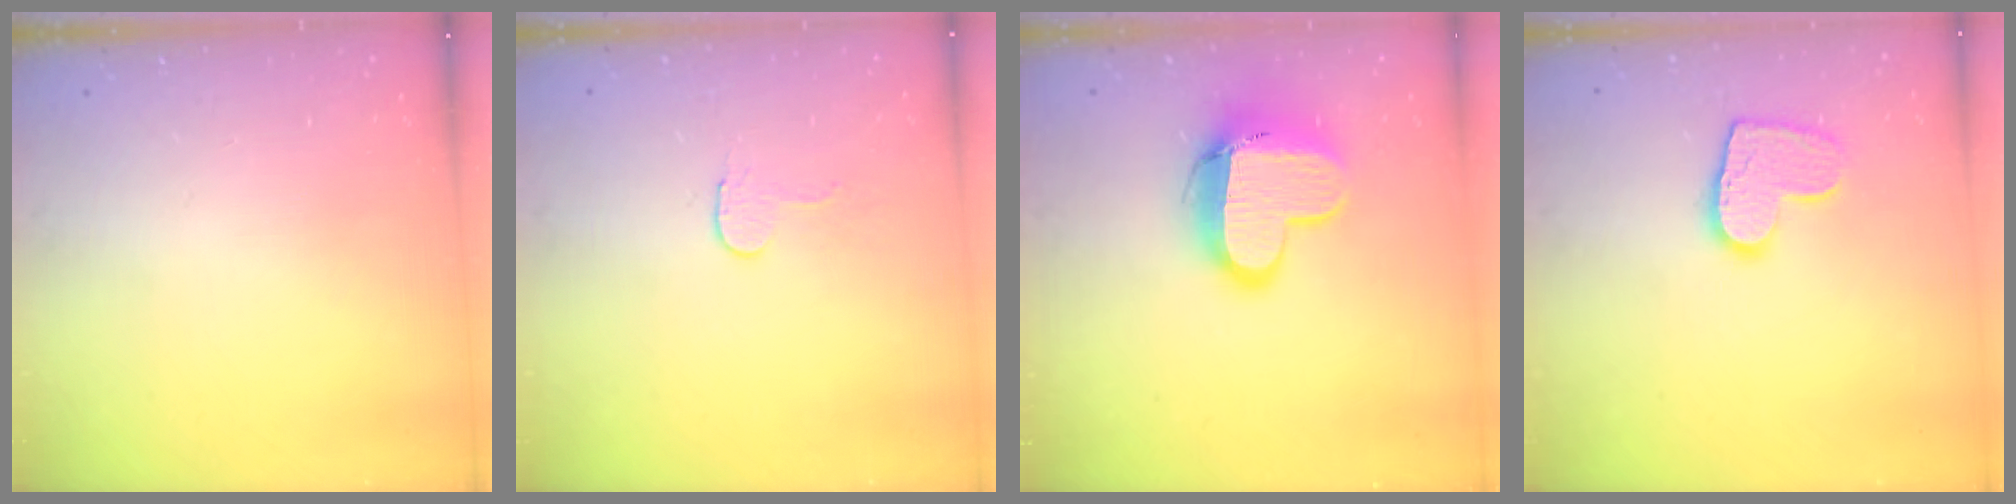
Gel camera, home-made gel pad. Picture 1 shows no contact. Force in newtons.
{"total": 2.7, "press": 2.7, "slide": 0.2}
{"total": 14.1, "press": 14.1, "slide": 1.1}
{"total": 10.6, "press": 10.6, "slide": 0.8}